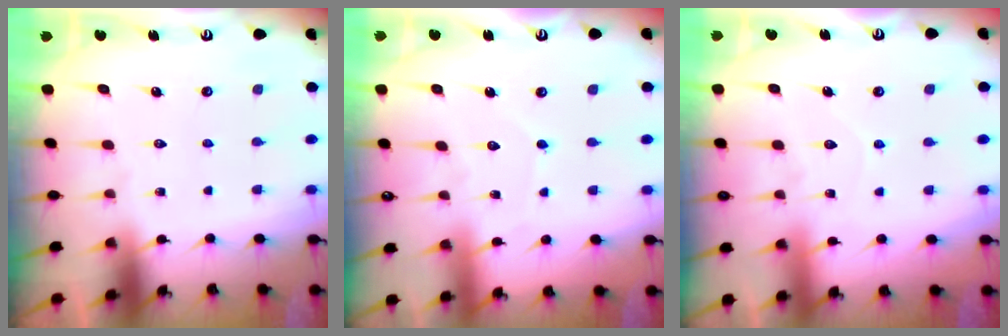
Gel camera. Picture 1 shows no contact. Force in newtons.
{"total": 3.7, "press": 3.7, "slide": 0.5}
{"total": 6.5, "press": 6.5, "slide": 0.7}